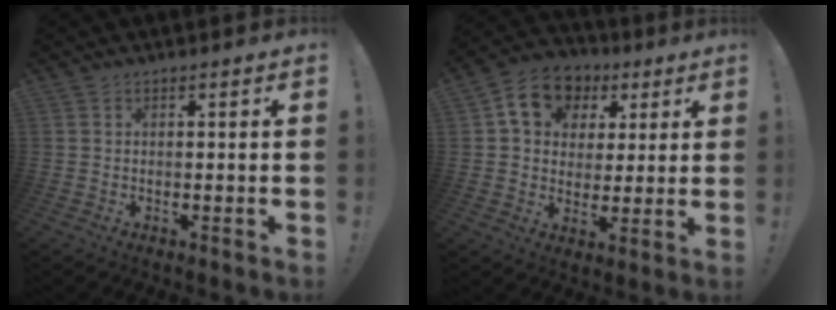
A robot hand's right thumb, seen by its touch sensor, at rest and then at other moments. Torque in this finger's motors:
{"motor_torque": [0.83, 2.37, 0.21, 0.22, 0.09]}